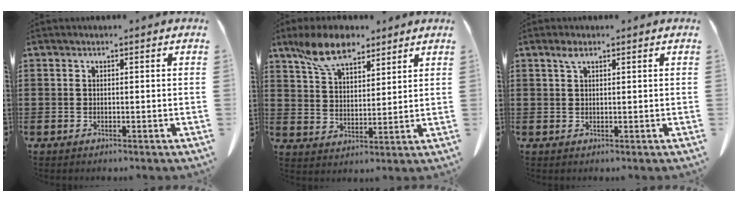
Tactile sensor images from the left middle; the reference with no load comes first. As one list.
[{"total": 9.0, "force": [6.9, 3.5, 4.6], "torque": [-0.112, -0.007, 0.131]}, {"total": 1.6, "force": [0.8, 0.5, 1.2], "torque": [-0.028, 0.001, 0.016]}]